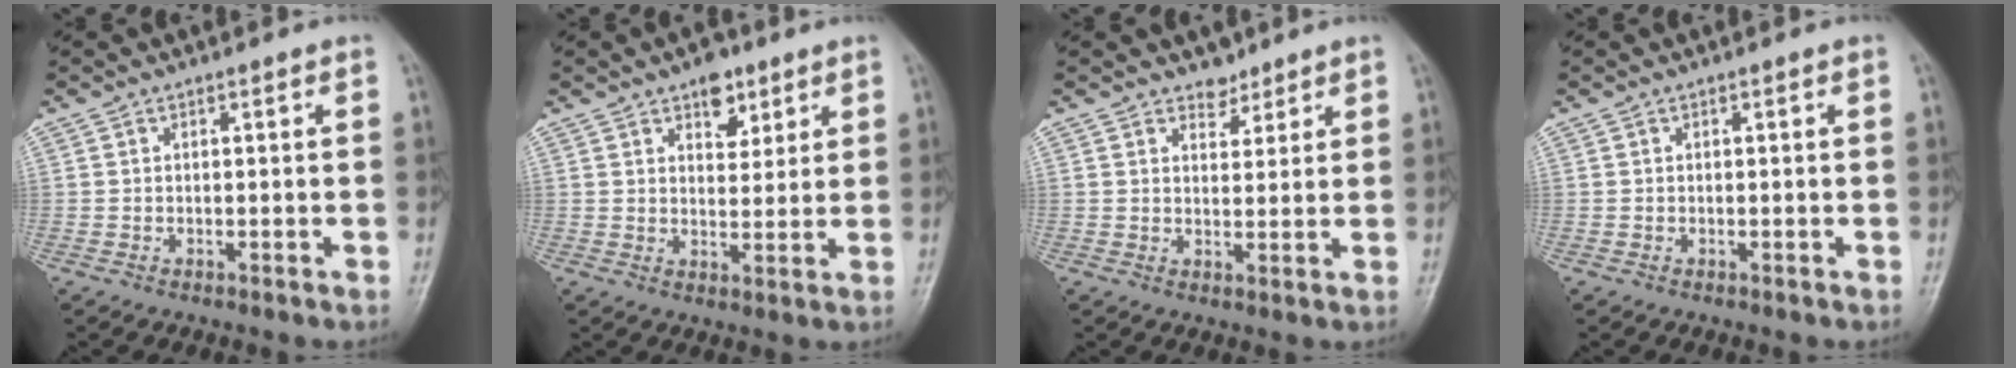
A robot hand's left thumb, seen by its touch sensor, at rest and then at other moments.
{"total": 5.9, "force": [3.6, 3.4, 3.1], "torque": [-0.016, -0.018, 0.053]}
{"total": 3.1, "force": [2.5, 1.8, 0.4], "torque": [0.016, -0.017, 0.036]}
{"total": 0.0}